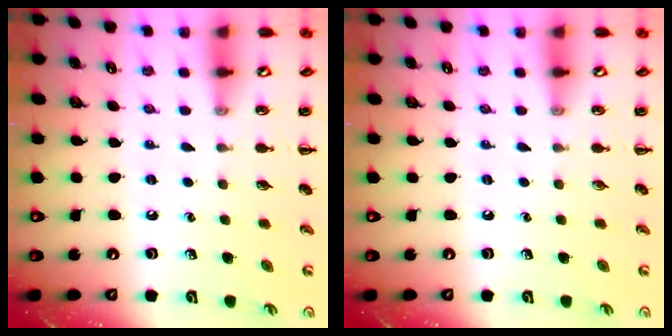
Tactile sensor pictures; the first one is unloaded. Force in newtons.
{"total": 0.0}